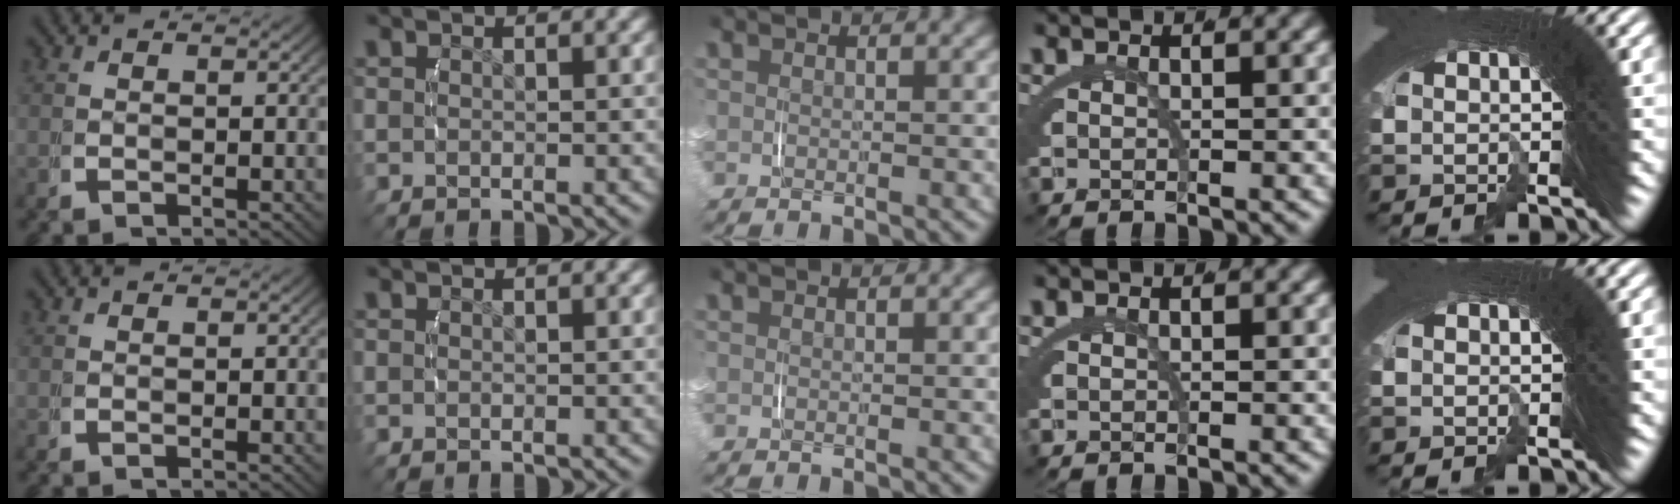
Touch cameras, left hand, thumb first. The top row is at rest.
{}